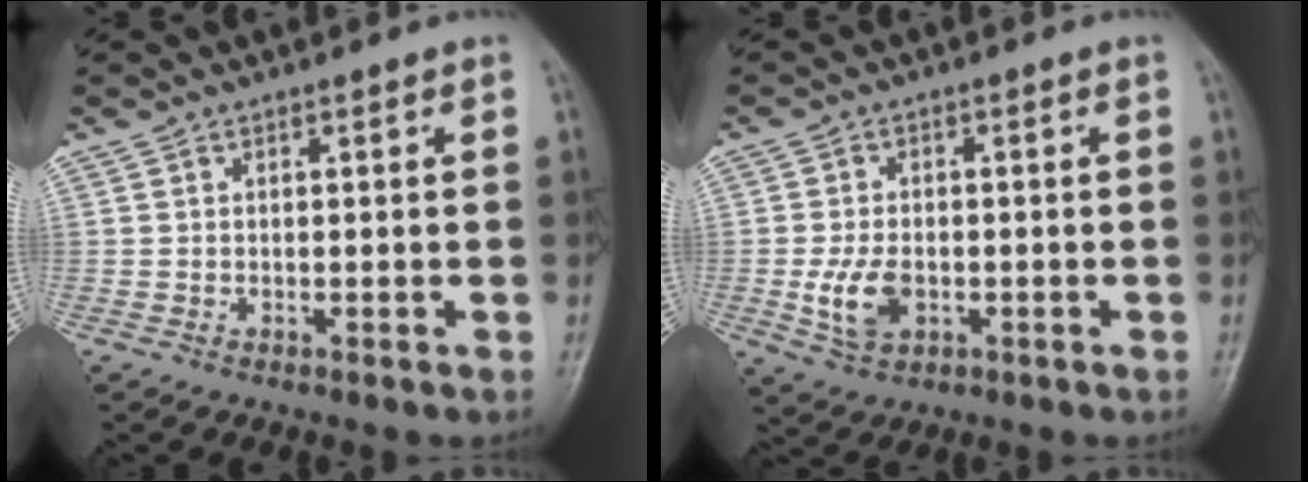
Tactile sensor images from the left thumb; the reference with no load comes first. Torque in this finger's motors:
{"motor_torque": [-0.15, 0.85, 0.68, 0.17, 0.06]}